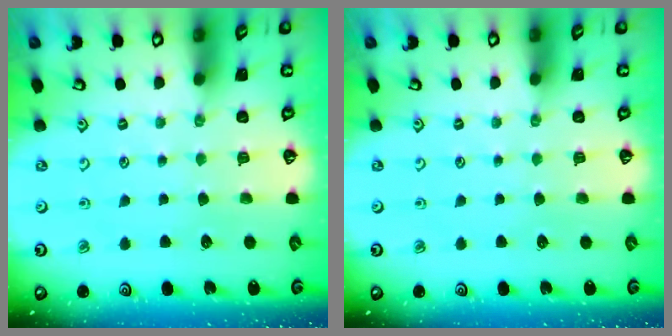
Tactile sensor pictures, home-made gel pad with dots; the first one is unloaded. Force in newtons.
{"total": 0.0}